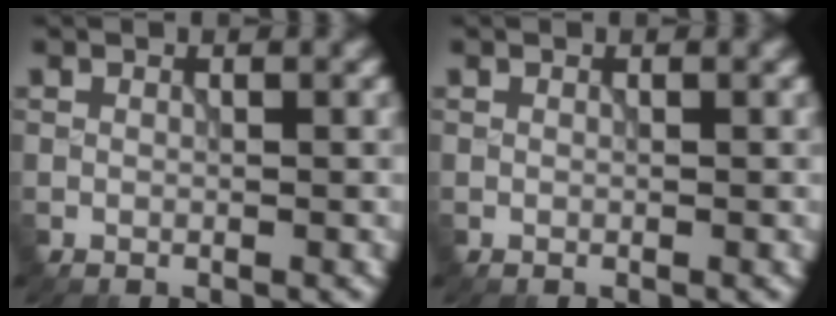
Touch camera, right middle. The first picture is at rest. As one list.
[{"total": 0.0}]